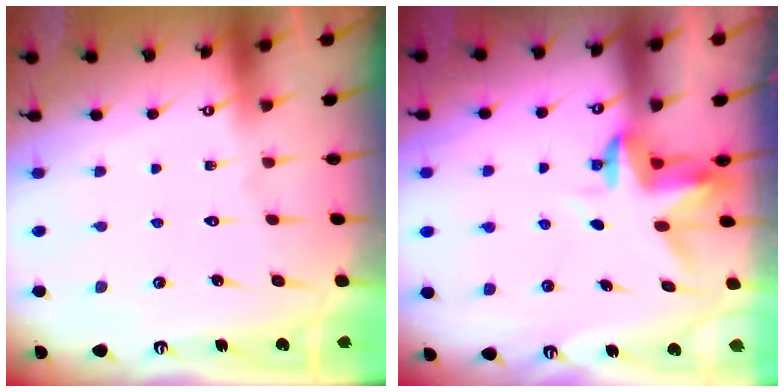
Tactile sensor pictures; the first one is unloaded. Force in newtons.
{"total": 3.5, "press": 3.5, "slide": 0.2}